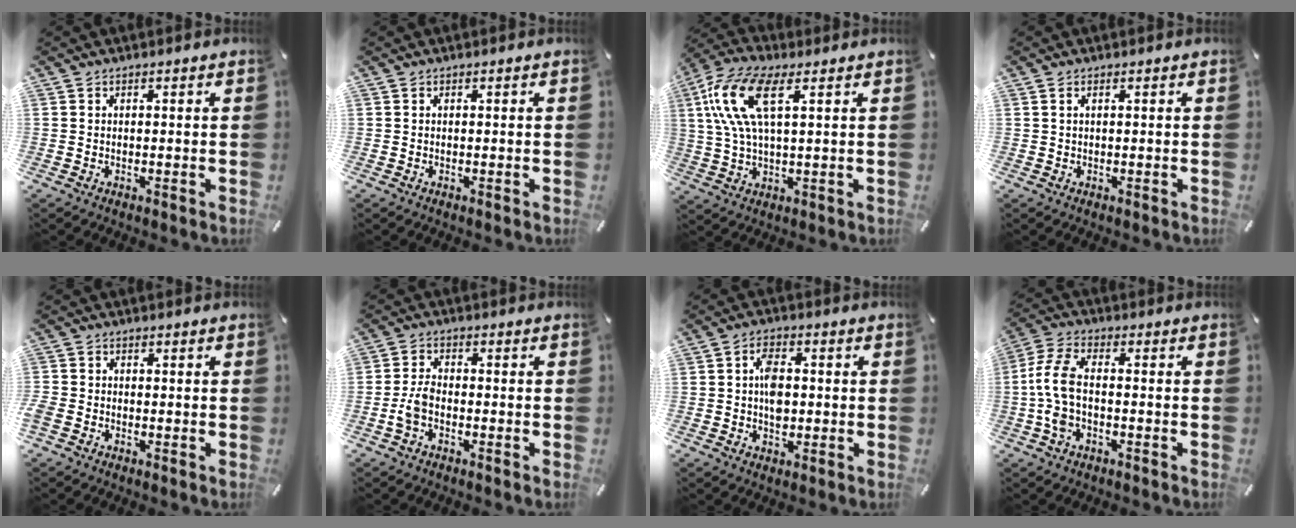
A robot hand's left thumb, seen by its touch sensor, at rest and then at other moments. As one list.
[{"total": 0.0}, {"total": 13.5, "force": [5.5, 5.2, 11.2], "torque": [-0.256, -0.005, 0.097]}, {"total": 0.8, "force": [0.3, 0.1, 0.7], "torque": [-0.015, 0.000, 0.004]}, {"total": 2.1, "force": [-1.3, 1.5, 0.7], "torque": [-0.016, 0.005, -0.028]}, {"total": 4.6, "force": [-1.8, 2.7, 3.3], "torque": [-0.075, 0.005, -0.037]}, {"total": 5.9, "force": [0.0, 3.8, 4.5], "torque": [-0.077, 0.001, -0.004]}, {"total": 8.1, "force": [-1.3, 4.2, 6.7], "torque": [-0.145, 0.005, -0.024]}]